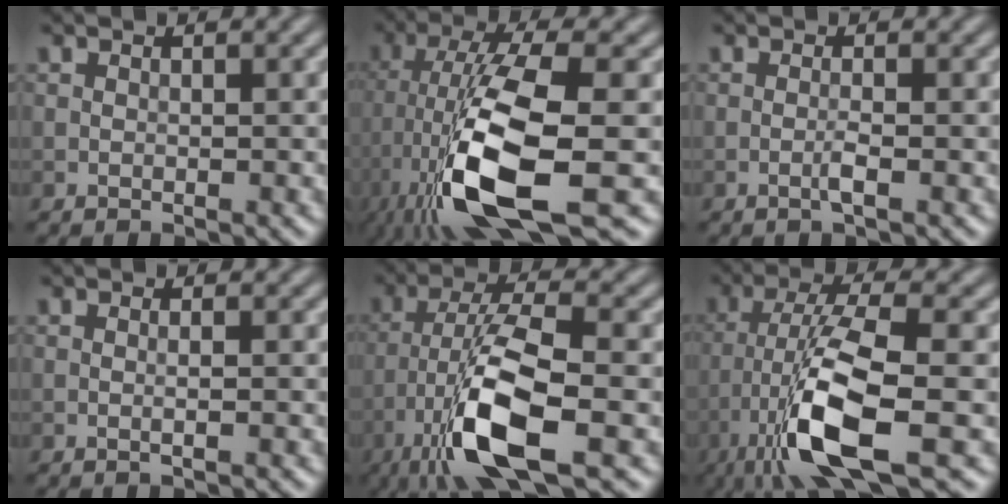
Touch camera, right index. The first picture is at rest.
{"total": 13.2, "force": [-4.6, 3.6, 11.9], "torque": [-0.238, -0.004, -0.082]}
{"total": 1.1, "force": [-0.4, 0.0, 1.0], "torque": [-0.020, 0.002, -0.012]}
{"total": 0.7, "force": [0.0, 0.2, 0.7], "torque": [-0.010, 0.000, -0.002]}
{"total": 10.1, "force": [-4.7, 2.6, 8.5], "torque": [-0.163, 0.007, -0.095]}
{"total": 10.2, "force": [-4.6, 2.3, 8.8], "torque": [-0.170, 0.005, -0.091]}